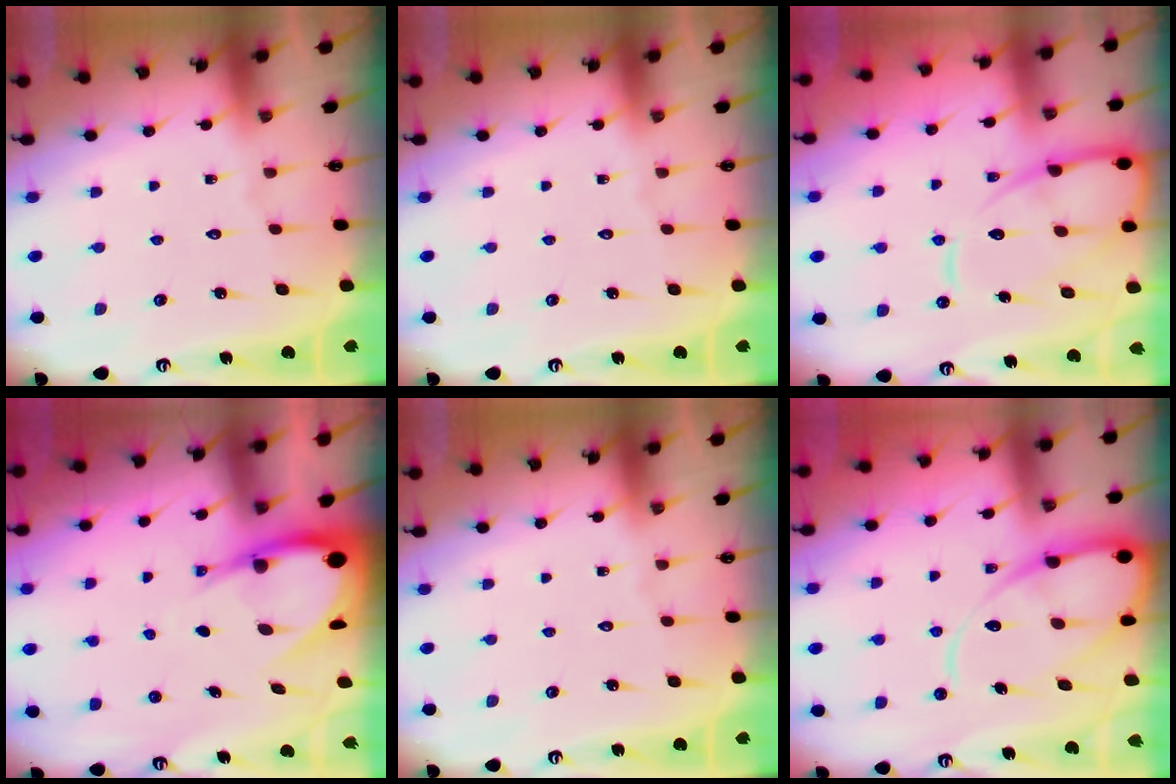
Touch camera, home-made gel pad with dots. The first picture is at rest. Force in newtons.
{"total": 0.0}
{"total": 12.7, "press": 12.6, "slide": 1.4}
{"total": 9.0, "press": 8.9, "slide": 0.9}
{"total": 0.0}
{"total": 14.0, "press": 14.0, "slide": 1.3}